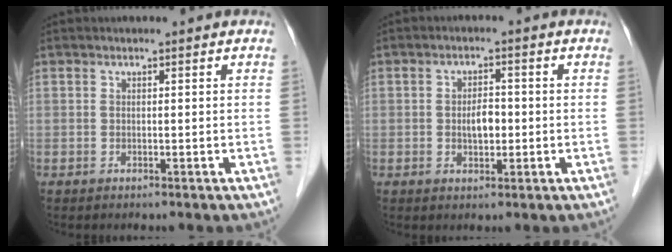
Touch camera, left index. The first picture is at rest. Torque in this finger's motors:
{"motor_torque": [0.27, -0.13, 0.08, 0.04]}